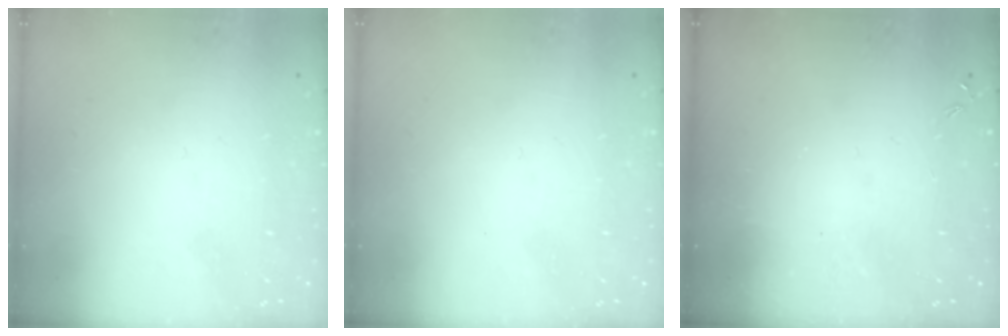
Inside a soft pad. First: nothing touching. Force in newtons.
{"total": 0.0}
{"total": 0.0}